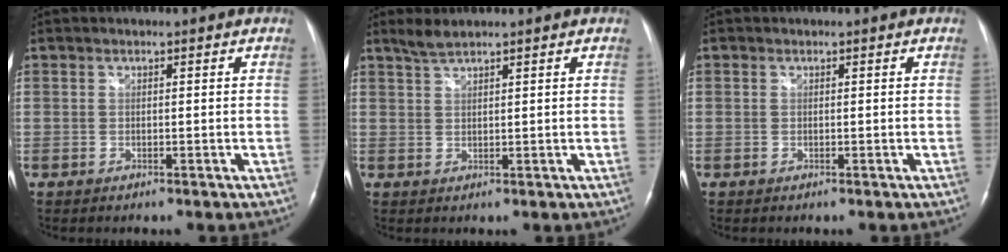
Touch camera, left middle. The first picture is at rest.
{"total": 2.2, "force": [2.0, 0.0, 0.9], "torque": [-0.023, 0.008, 0.043]}
{"total": 0.0}